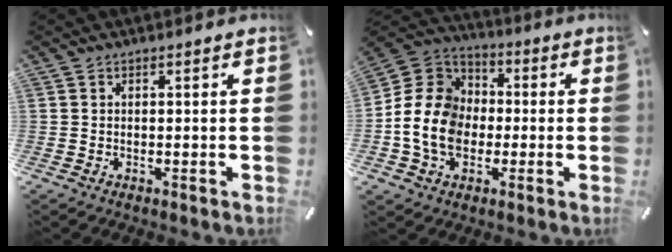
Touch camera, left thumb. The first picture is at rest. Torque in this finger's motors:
{"motor_torque": [0.55, 1.25, 1.28, 0.36, 0.42]}